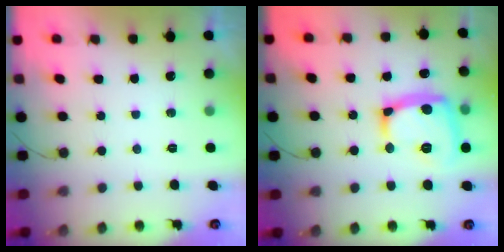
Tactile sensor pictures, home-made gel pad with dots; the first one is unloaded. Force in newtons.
{"total": 18.2, "press": 18.2, "slide": 1.5}